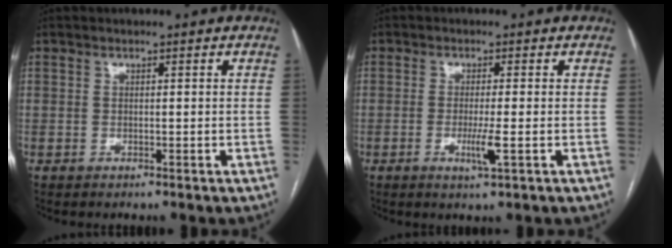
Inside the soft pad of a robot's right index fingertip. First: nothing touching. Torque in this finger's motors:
{"motor_torque": [0.55, 0.16, 0.37, 0.07]}